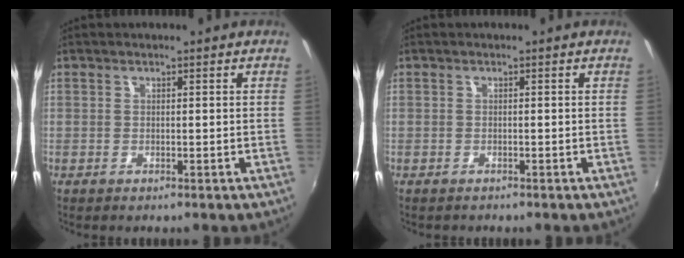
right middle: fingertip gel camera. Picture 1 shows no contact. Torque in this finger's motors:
{"motor_torque": [-0.52, 0.24, 0.01, -0.01]}